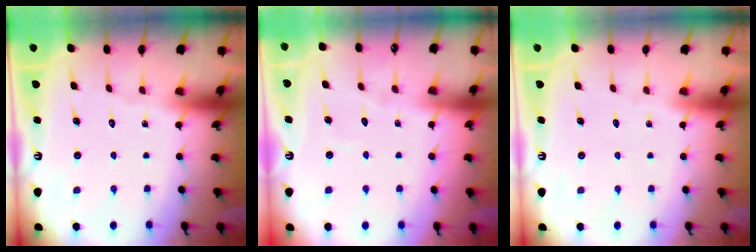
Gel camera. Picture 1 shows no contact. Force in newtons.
{"total": 2.6, "press": 2.6, "slide": 0.2}
{"total": 0.0}